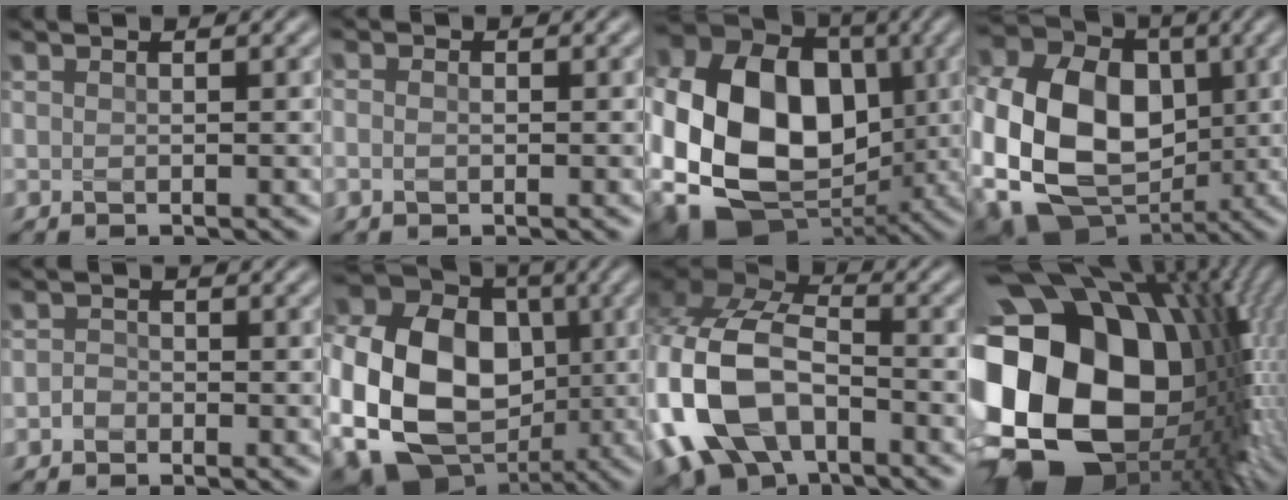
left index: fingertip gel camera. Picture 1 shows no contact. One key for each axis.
{"total": 1.2, "fx": -0.3, "fy": 0.8, "fz": 0.8, "tx": -0.019, "ty": 0.005, "tz": -0.010}
{"total": 18.1, "fx": -1.8, "fy": 14.3, "fz": 10.9, "tx": -0.209, "ty": -0.015, "tz": -0.037}
{"total": 17.4, "fx": -2.4, "fy": 13.4, "fz": 10.9, "tx": -0.234, "ty": -0.017, "tz": -0.050}
{"total": 1.0, "fx": -0.6, "fy": 0.8, "fz": 0.2, "tx": -0.002, "ty": 0.005, "tz": -0.013}
{"total": 20.1, "fx": -2.4, "fy": 16.0, "fz": 11.8, "tx": -0.241, "ty": -0.006, "tz": -0.074}
{"total": 15.1, "fx": -4.9, "fy": 9.6, "fz": 10.5, "tx": -0.275, "ty": -0.012, "tz": -0.100}
{"total": 22.4, "fx": -0.8, "fy": 16.1, "fz": 15.5, "tx": -0.340, "ty": -0.041, "tz": 0.018}